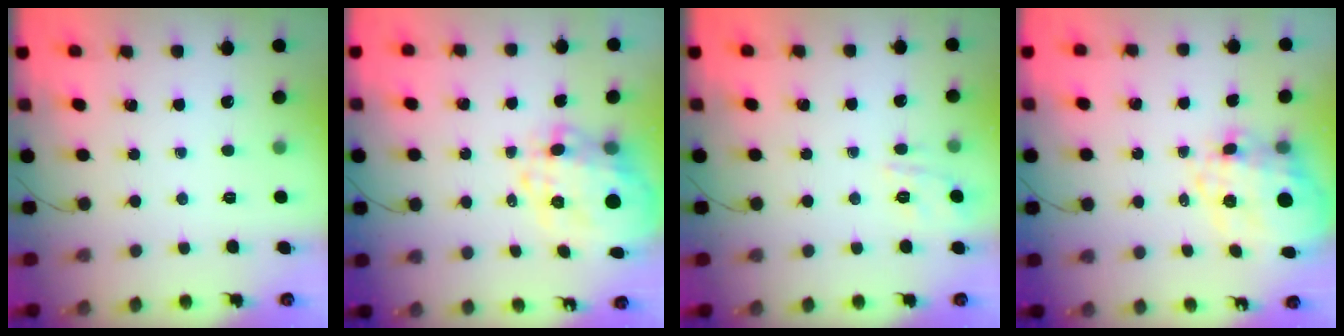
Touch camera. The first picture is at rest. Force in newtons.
{"total": 10.9, "press": 10.5, "slide": 2.8}
{"total": 2.1, "press": 1.6, "slide": 1.5}
{"total": 14.6, "press": 14.3, "slide": 3.1}